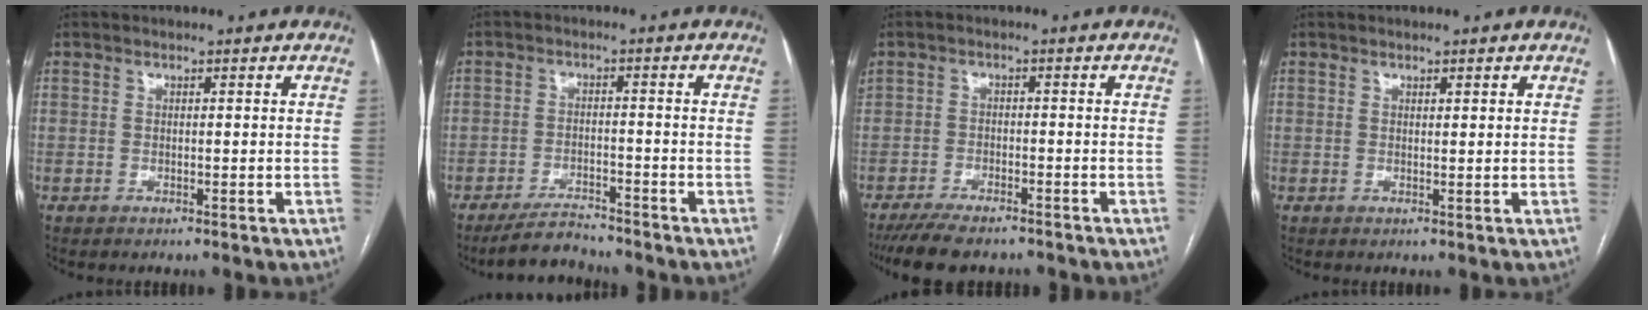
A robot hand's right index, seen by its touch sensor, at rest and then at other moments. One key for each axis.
{"total": 4.8, "fx": -4.6, "fy": 1.1, "fz": 1.1, "tx": -0.022, "ty": -0.011, "tz": -0.079}
{"total": 8.3, "fx": -7.1, "fy": 2.5, "fz": 3.5, "tx": -0.054, "ty": -0.011, "tz": -0.111}
{"total": 1.0, "fx": 0.7, "fy": 0.2, "fz": 0.7, "tx": -0.012, "ty": 0.001, "tz": 0.009}